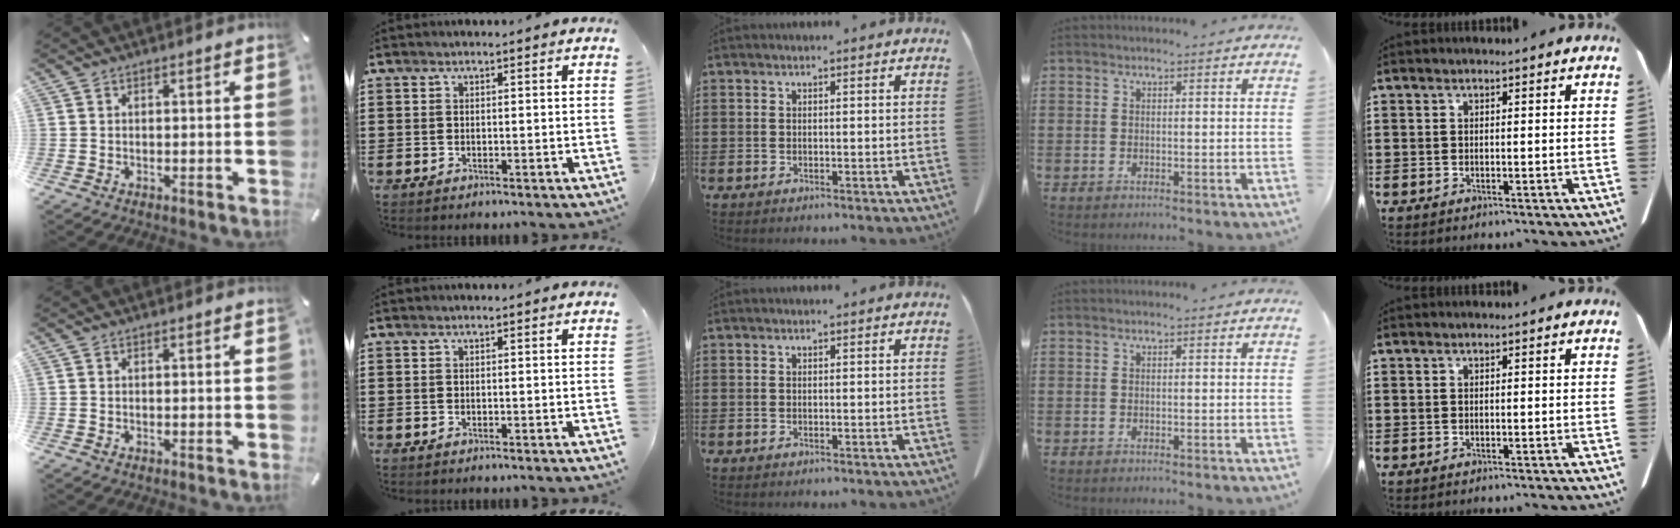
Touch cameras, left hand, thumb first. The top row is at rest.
{}